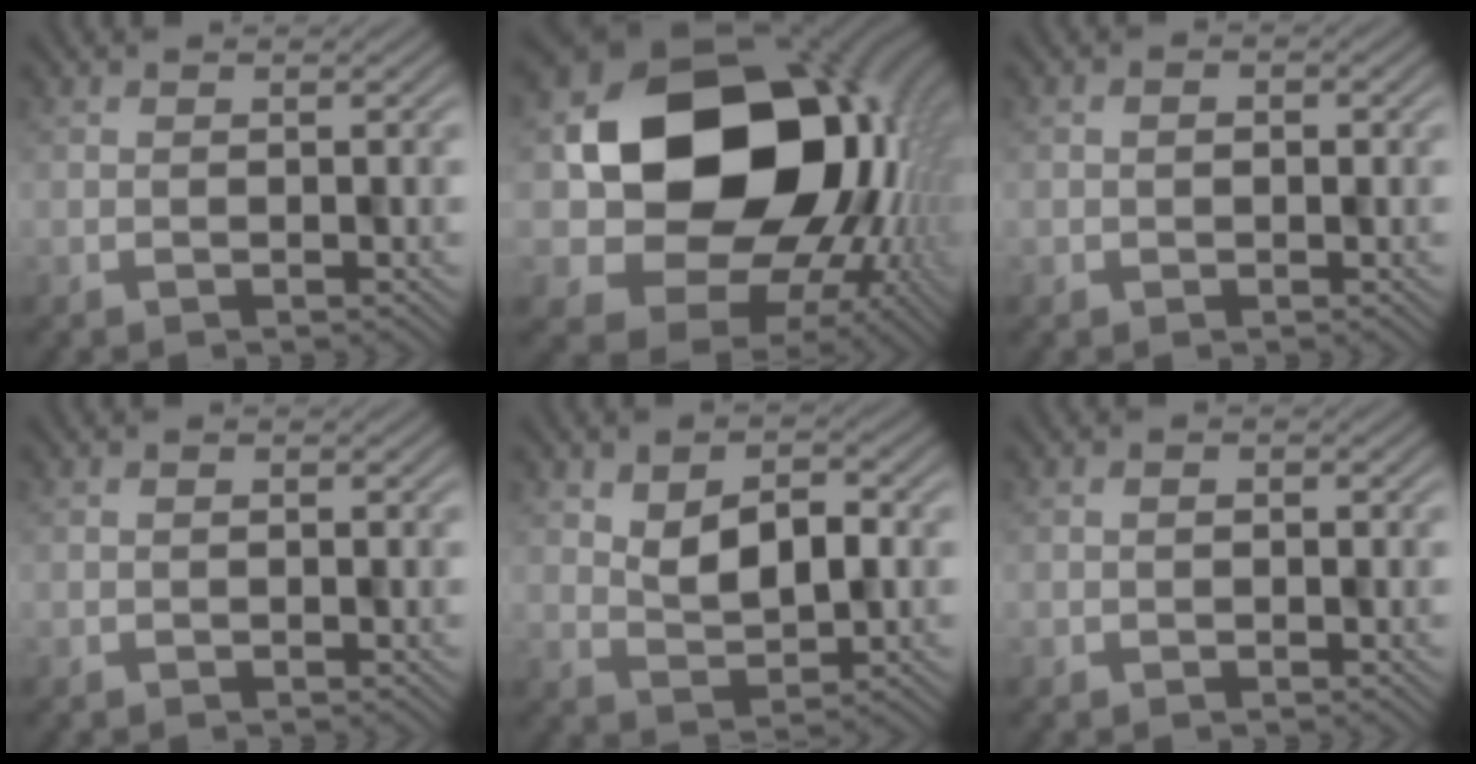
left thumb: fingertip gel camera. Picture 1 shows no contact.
{"total": 18.5, "force": [1.0, 15.3, 10.3], "torque": [-0.170, -0.037, 0.042]}
{"total": 0.8, "force": [0.0, 0.7, -0.4], "torque": [0.008, 0.000, -0.001]}
{"total": 0.6, "force": [-0.1, 0.2, -0.6], "torque": [0.013, 0.002, -0.004]}
{"total": 5.1, "force": [1.5, 3.2, 3.6], "torque": [-0.058, 0.008, 0.025]}
{"total": 0.7, "force": [-0.2, 0.5, -0.5], "torque": [0.010, 0.001, -0.005]}